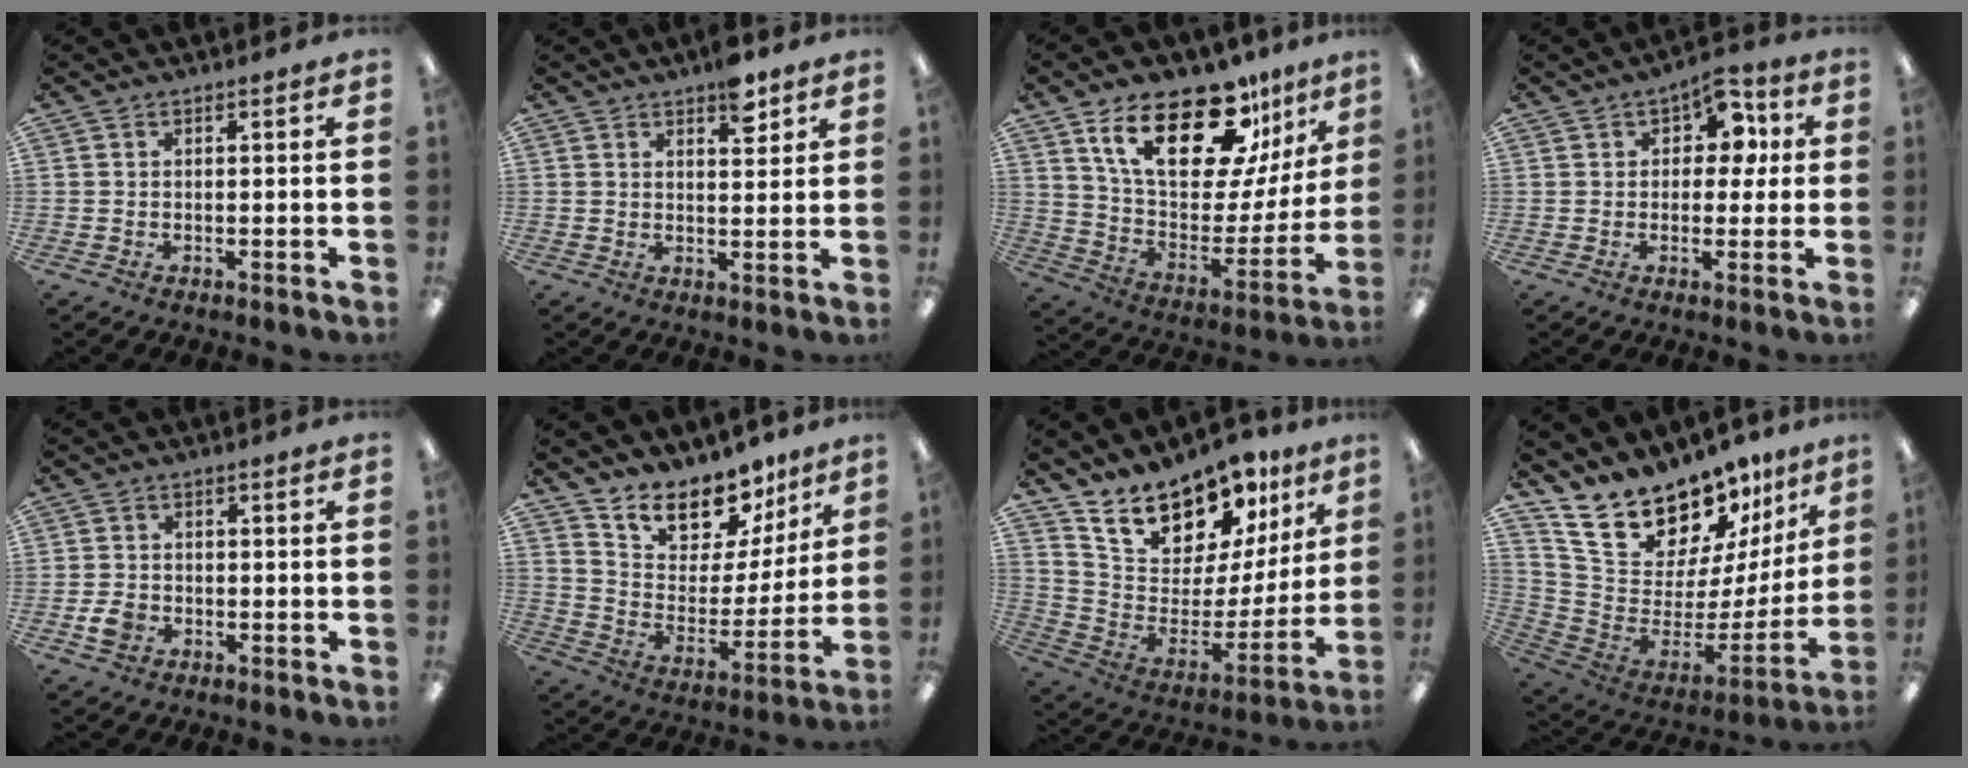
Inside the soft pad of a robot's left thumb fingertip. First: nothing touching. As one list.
[{"total": 6.6, "force": [4.5, 2.8, 3.9], "torque": [-0.040, -0.023, 0.072]}, {"total": 25.0, "force": [16.5, 10.7, 15.5], "torque": [-0.255, -0.093, 0.287]}, {"total": 8.4, "force": [3.5, 5.5, 5.3], "torque": [-0.066, -0.006, 0.057]}, {"total": 3.5, "force": [-1.2, 2.8, 1.9], "torque": [-0.035, 0.004, -0.020]}, {"total": 15.0, "force": [12.4, 7.3, 4.4], "torque": [-0.077, -0.105, 0.226]}, {"total": 17.0, "force": [15.3, 6.4, 3.7], "torque": [-0.087, -0.130, 0.277]}, {"total": 18.6, "force": [16.2, 7.6, 5.4], "torque": [-0.100, -0.142, 0.299]}]